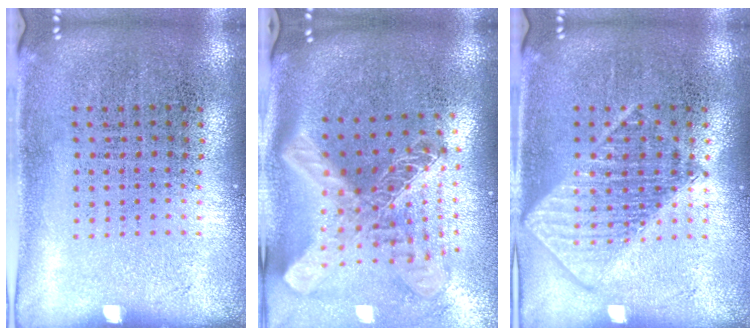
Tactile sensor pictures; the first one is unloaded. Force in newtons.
{"total": 2.8, "press": 2.0, "slide": 1.9}
{"total": 2.8, "press": 2.8, "slide": 0.3}